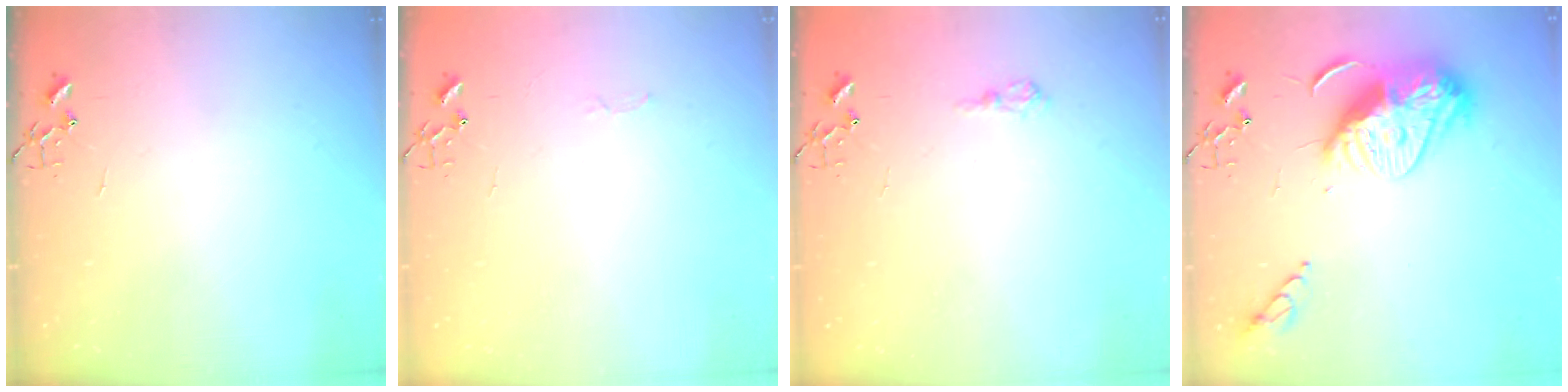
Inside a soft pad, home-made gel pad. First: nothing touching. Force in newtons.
{"total": 2.5, "press": 2.5, "slide": 0.4}
{"total": 6.5, "press": 6.5, "slide": 0.9}
{"total": 16.7, "press": 16.7, "slide": 0.8}